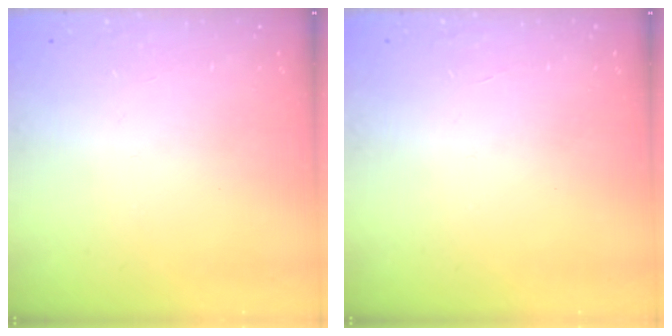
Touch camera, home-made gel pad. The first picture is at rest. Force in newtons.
{"total": 0.0}